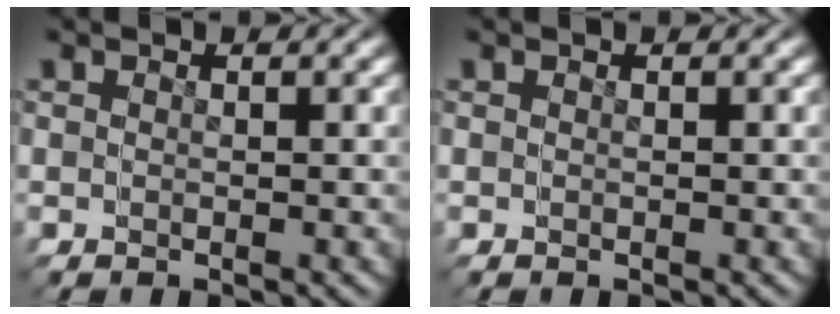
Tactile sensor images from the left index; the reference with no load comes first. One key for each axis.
{"total": 0.0}